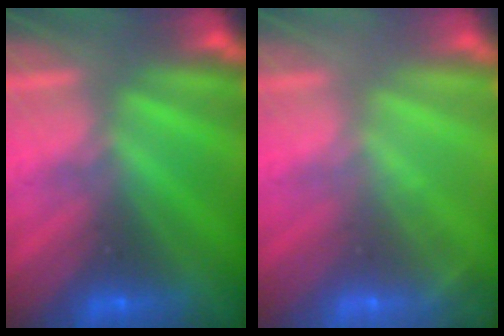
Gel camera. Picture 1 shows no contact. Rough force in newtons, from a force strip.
{"total": 1.8}